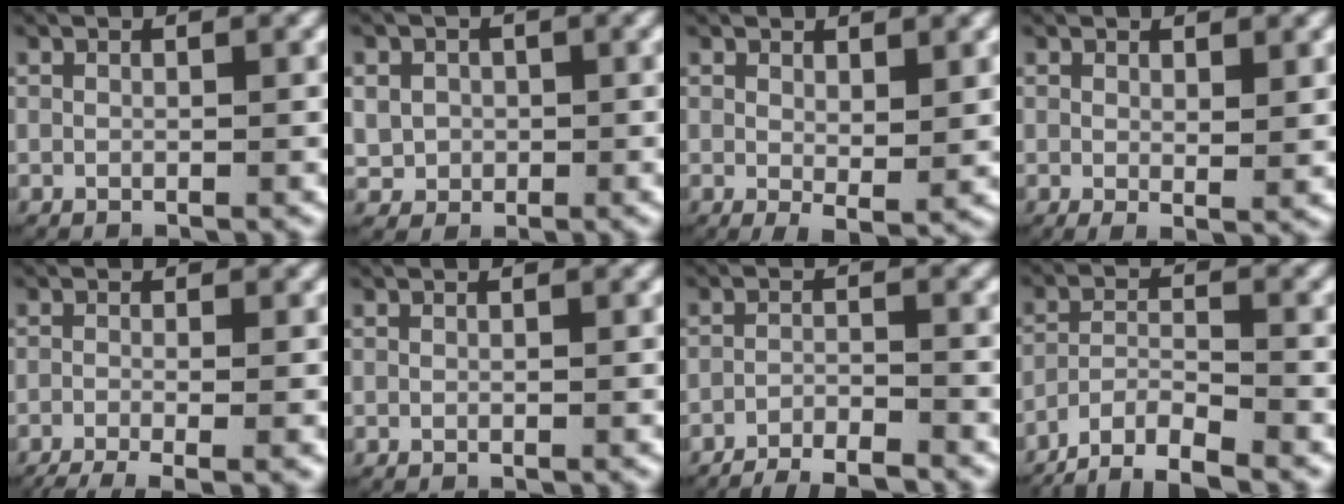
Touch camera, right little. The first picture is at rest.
{"total": 4.3, "force": [0.0, 4.0, 1.6], "torque": [-0.047, -0.015, 0.008]}
{"total": 2.0, "force": [0.4, 0.7, 1.9], "torque": [-0.027, -0.015, 0.011]}
{"total": 1.3, "force": [0.6, 0.3, 1.1], "torque": [-0.017, -0.012, 0.014]}
{"total": 5.6, "force": [-4.4, 1.7, 2.9], "torque": [-0.047, -0.020, -0.062]}
{"total": 0.0}
{"total": 7.3, "force": [-7.0, 1.7, 1.2], "torque": [-0.010, -0.020, -0.113]}
{"total": 8.5, "force": [-7.3, 3.5, 2.6], "torque": [-0.046, -0.021, -0.121]}